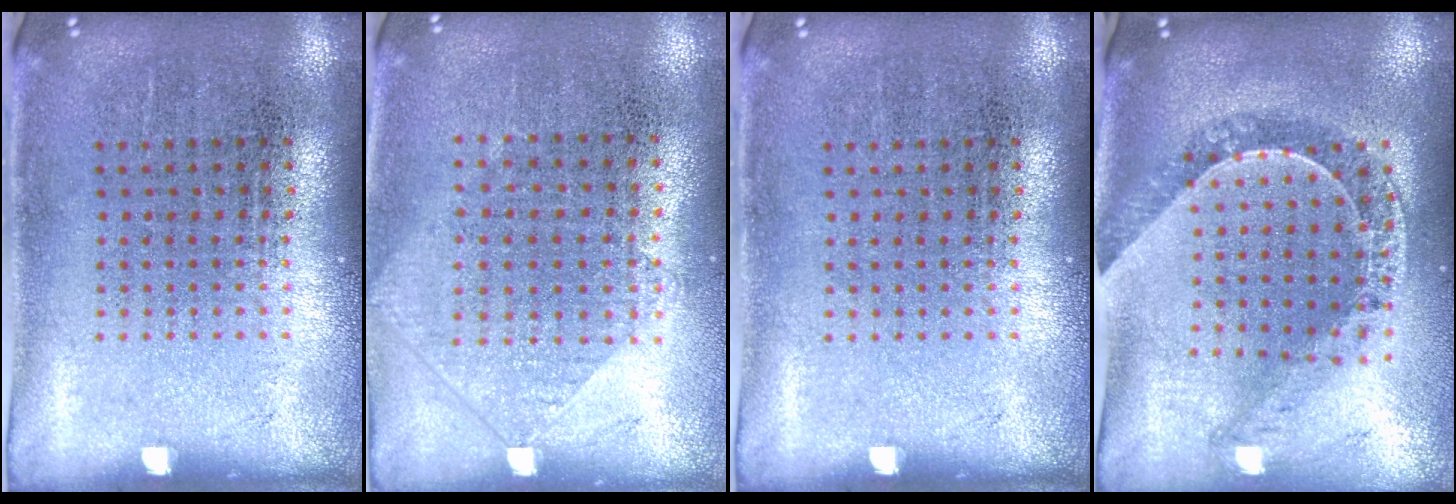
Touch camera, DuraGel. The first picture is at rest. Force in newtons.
{"total": 0.9, "press": 0.8, "slide": 0.3}
{"total": 0.0}
{"total": 1.1, "press": 1.1, "slide": 0.2}